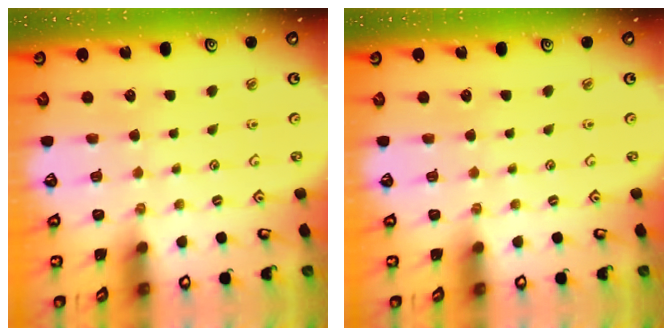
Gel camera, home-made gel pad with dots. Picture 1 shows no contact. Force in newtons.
{"total": 0.0}